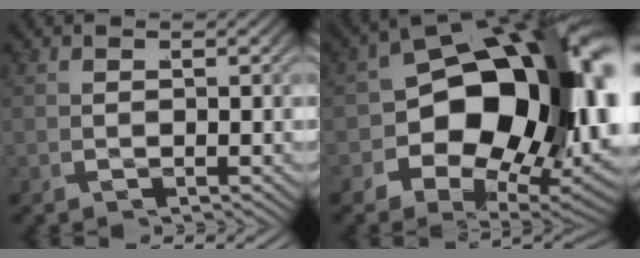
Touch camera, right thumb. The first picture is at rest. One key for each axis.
{"total": 20.4, "fx": -0.1, "fy": 12.4, "fz": 16.2, "tx": -0.254, "ty": -0.044, "tz": 0.018}